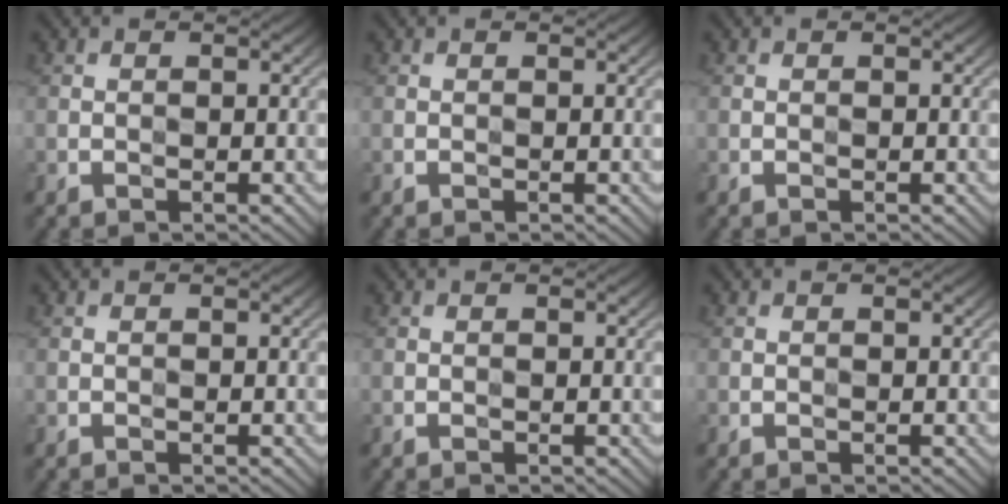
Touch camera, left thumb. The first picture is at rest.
{"total": 0.0}
{"total": 0.0}
{"total": 0.0}
{"total": 0.0}
{"total": 0.0}